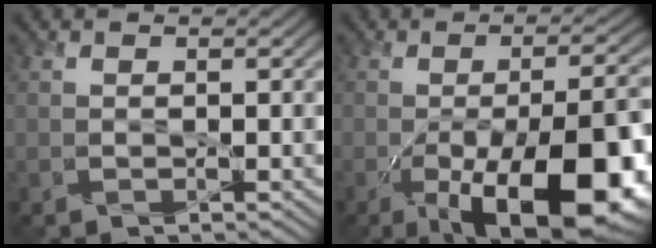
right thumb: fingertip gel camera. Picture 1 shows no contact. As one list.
[{"total": 16.9, "force": [-5.9, 6.4, 14.4], "torque": [-0.193, -0.018, -0.072]}]